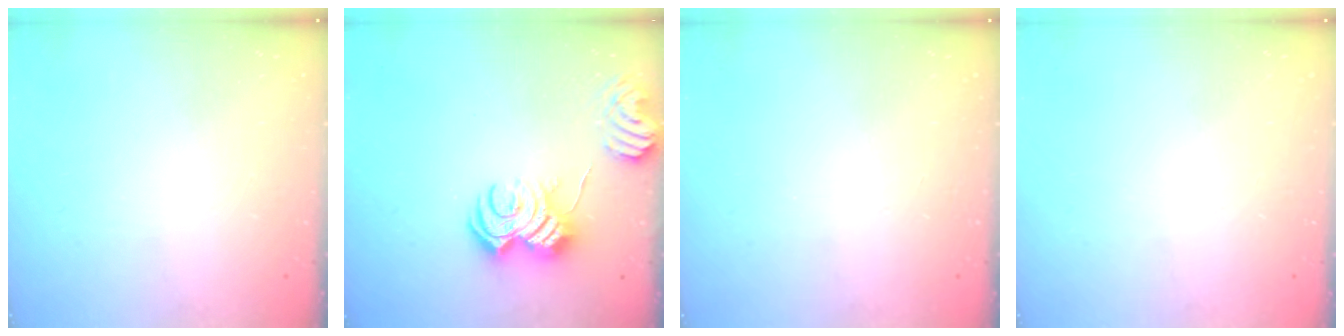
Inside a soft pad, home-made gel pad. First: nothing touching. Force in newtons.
{"total": 11.9, "press": 11.9, "slide": 0.7}
{"total": 0.0}
{"total": 0.0}